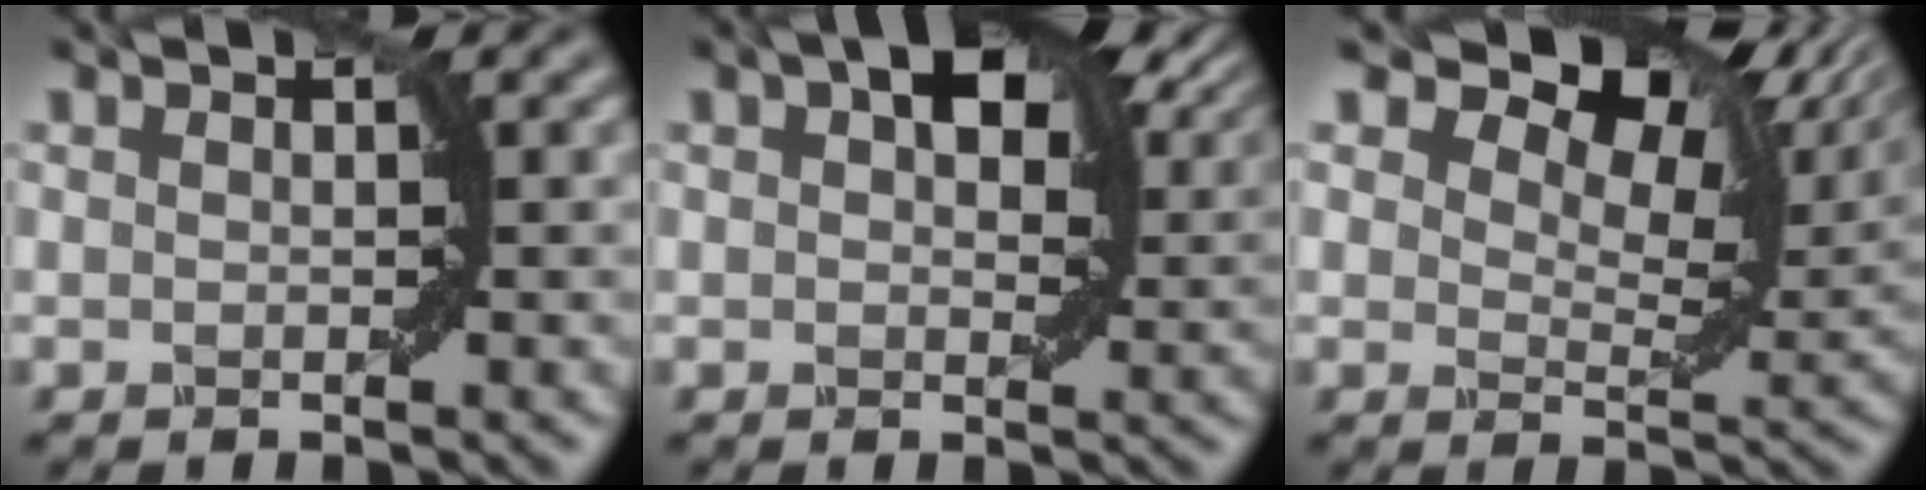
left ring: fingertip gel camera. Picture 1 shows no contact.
{"total": 7.9, "force": [3.6, 3.8, 5.8], "torque": [-0.080, 0.014, 0.053]}
{"total": 11.5, "force": [7.6, 5.3, 6.8], "torque": [-0.106, 0.007, 0.123]}